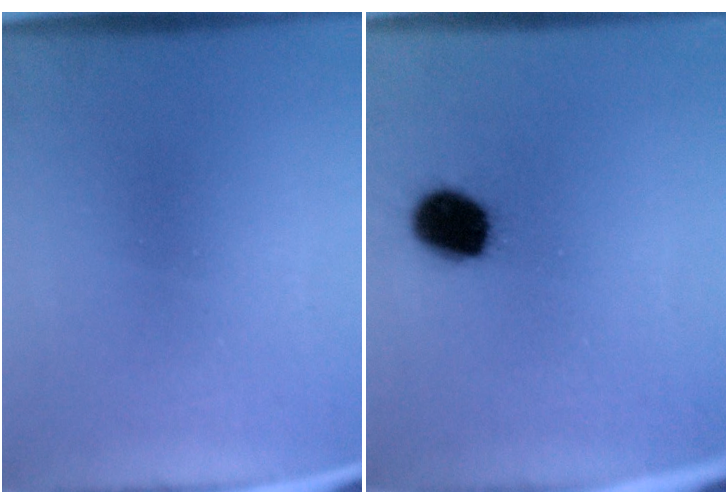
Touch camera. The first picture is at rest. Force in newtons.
{"total": 10.5}